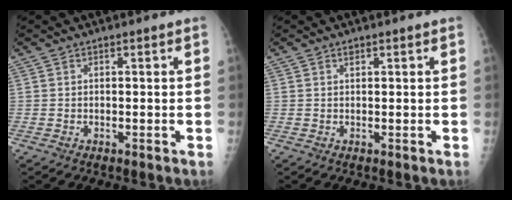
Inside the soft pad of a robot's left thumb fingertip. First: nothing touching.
{"total": 0.7, "force": [0.4, 0.4, 0.3], "torque": [-0.003, -0.003, 0.006]}